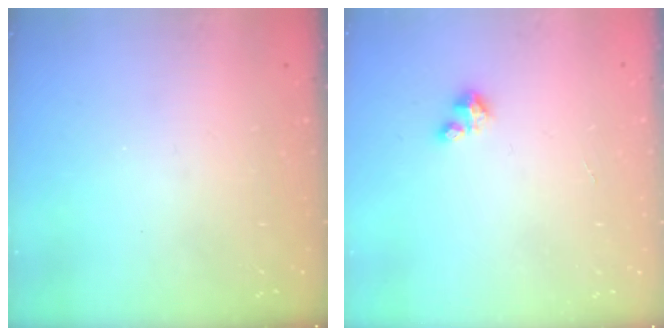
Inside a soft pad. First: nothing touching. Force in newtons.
{"total": 2.0, "press": 2.0, "slide": 0.3}